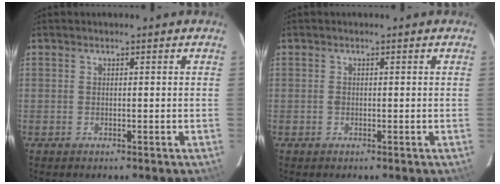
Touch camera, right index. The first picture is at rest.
{"total": 0.6, "force": [-0.1, 0.5, 0.3], "torque": [-0.004, 0.001, -0.004]}